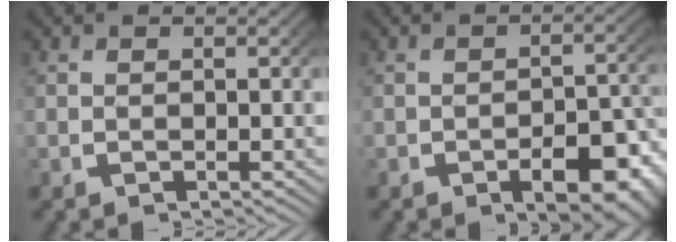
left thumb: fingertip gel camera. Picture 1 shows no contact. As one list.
[{"total": 5.5, "force": [-2.1, 2.8, 4.3], "torque": [-0.056, -0.018, -0.024]}]